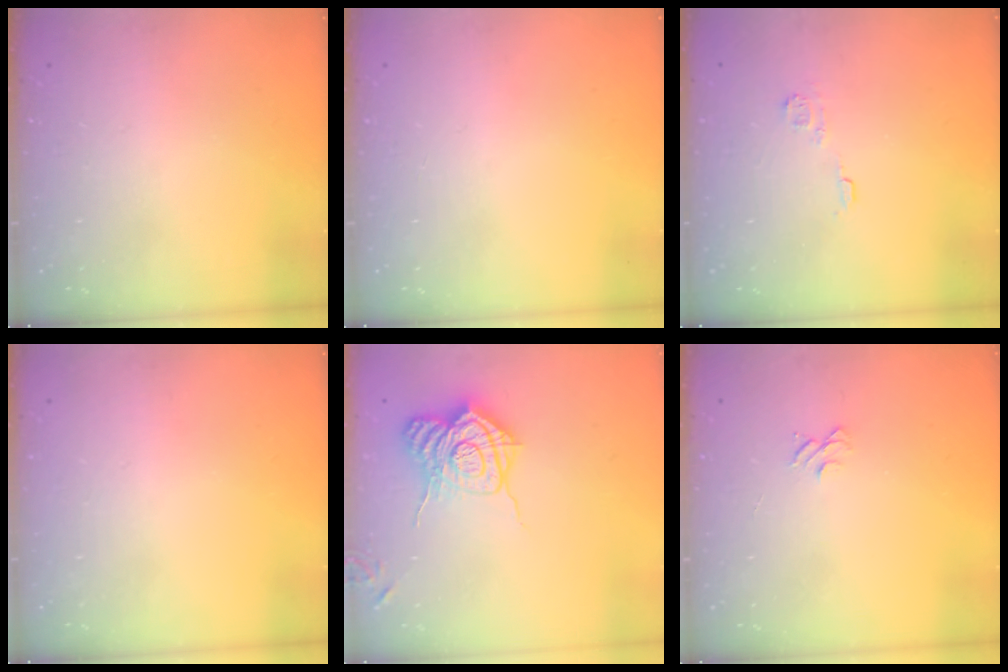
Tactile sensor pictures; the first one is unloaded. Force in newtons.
{"total": 0.0}
{"total": 4.3, "press": 4.3, "slide": 0.6}
{"total": 0.0}
{"total": 16.7, "press": 16.7, "slide": 0.6}
{"total": 4.0, "press": 4.0, "slide": 0.3}